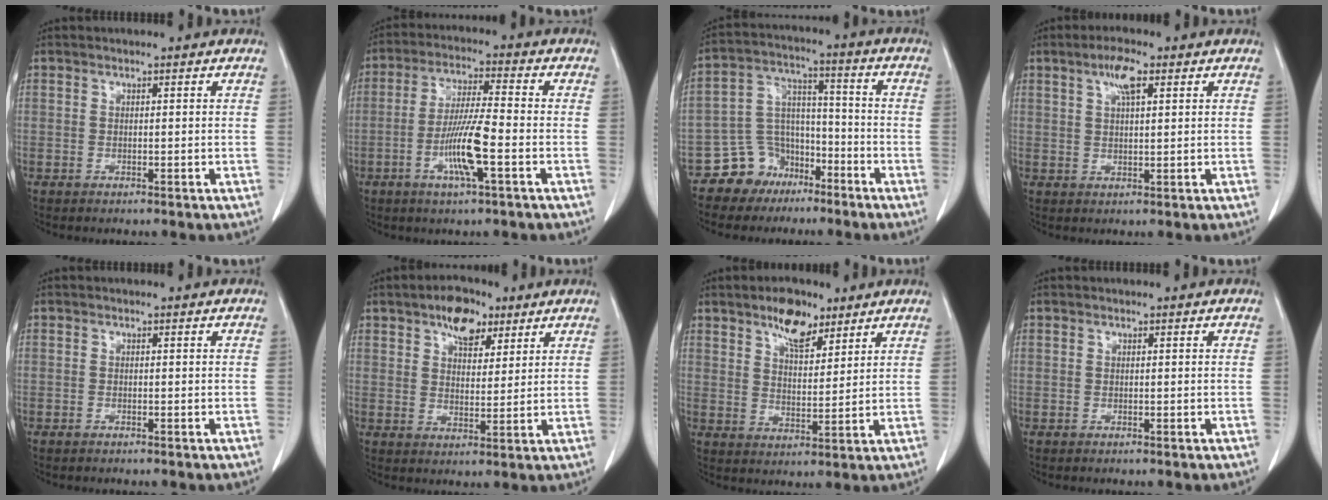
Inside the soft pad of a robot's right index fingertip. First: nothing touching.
{"total": 9.0, "force": [-2.9, 0.3, 8.5], "torque": [-0.166, -0.005, -0.056]}
{"total": 8.8, "force": [-6.0, 6.3, 1.1], "torque": [-0.022, 0.038, -0.101]}
{"total": 4.3, "force": [2.2, 1.0, 3.6], "torque": [-0.073, 0.006, 0.040]}
{"total": 0.0}
{"total": 7.2, "force": [4.5, 3.8, 4.2], "torque": [-0.068, 0.013, 0.075]}
{"total": 7.2, "force": [5.0, 3.0, 4.3], "torque": [-0.075, 0.005, 0.088]}
{"total": 0.0}